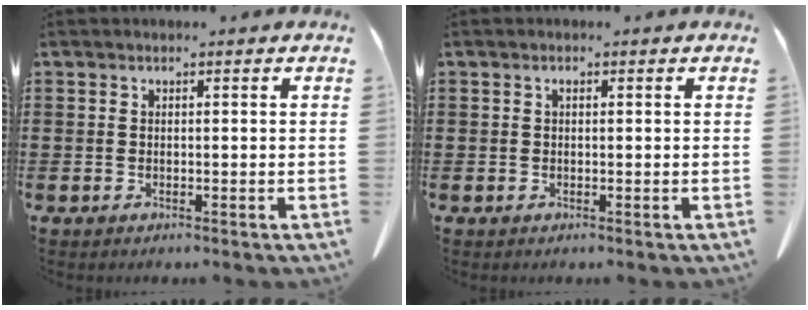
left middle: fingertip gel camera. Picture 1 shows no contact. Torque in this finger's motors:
{"motor_torque": [-0.60, 0.77, -0.02, -0.01]}